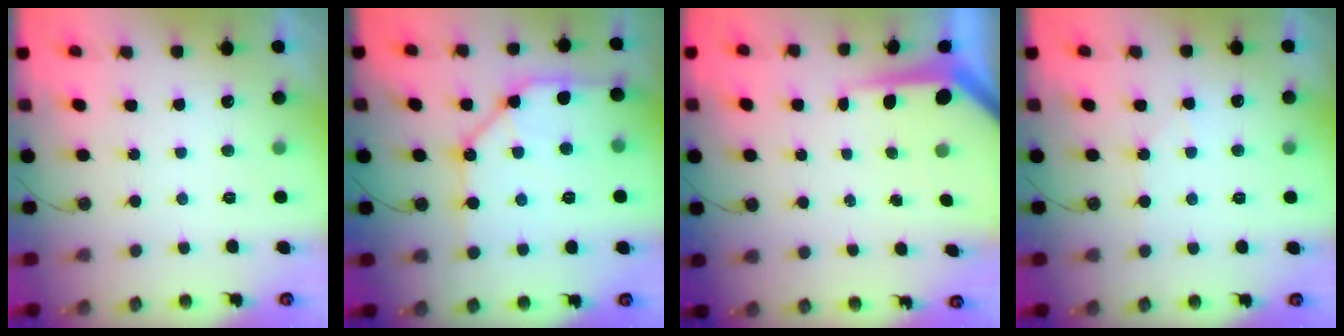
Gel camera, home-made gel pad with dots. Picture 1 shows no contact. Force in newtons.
{"total": 14.9, "press": 14.8, "slide": 1.1}
{"total": 6.2, "press": 6.2, "slide": 0.5}
{"total": 3.1, "press": 3.1, "slide": 0.5}